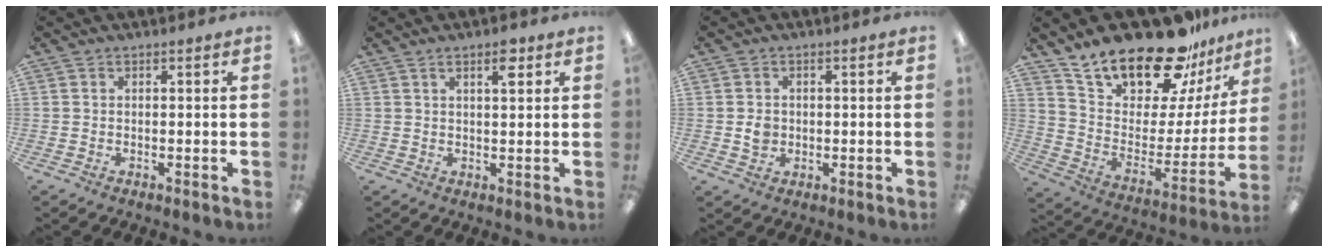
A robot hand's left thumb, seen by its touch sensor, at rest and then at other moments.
{"total": 4.3, "force": [2.6, 1.3, 3.1], "torque": [-0.044, -0.004, 0.039]}
{"total": 3.2, "force": [0.0, 2.8, 1.6], "torque": [-0.022, 0.003, -0.003]}
{"total": 22.8, "force": [19.0, 7.8, 10.0], "torque": [-0.175, -0.135, 0.331]}